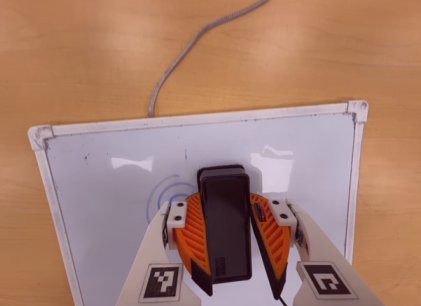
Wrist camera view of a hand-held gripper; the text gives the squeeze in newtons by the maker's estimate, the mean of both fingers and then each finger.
{"total": 14.3, "left": 15.6, "right": 13.0}